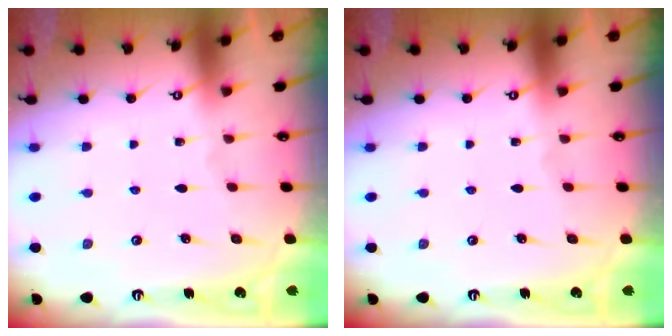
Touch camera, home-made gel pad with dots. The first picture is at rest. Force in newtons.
{"total": 0.0}